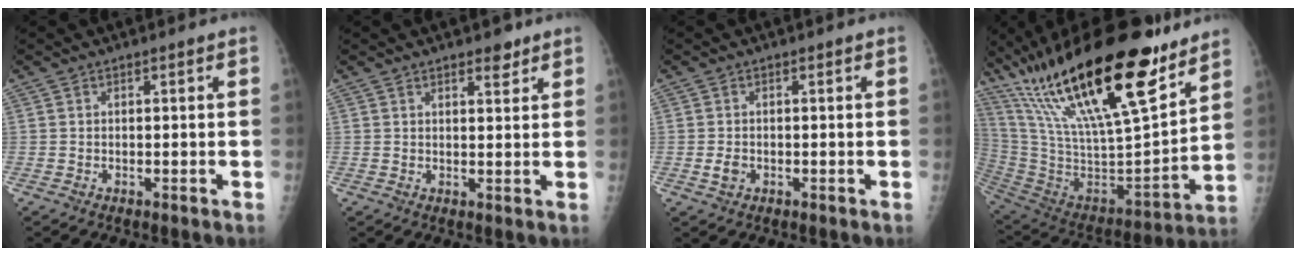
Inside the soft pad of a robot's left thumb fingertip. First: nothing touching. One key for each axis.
{"total": 3.0, "fx": 2.2, "fy": 1.3, "fz": 1.6, "tx": -0.011, "ty": -0.012, "tz": 0.030}
{"total": 1.9, "fx": -0.5, "fy": 1.4, "fz": 1.1, "tx": -0.016, "ty": 0.001, "tz": -0.006}
{"total": 34.6, "fx": 22.5, "fy": 9.6, "fz": 24.5, "tx": -0.417, "ty": -0.070, "tz": 0.388}